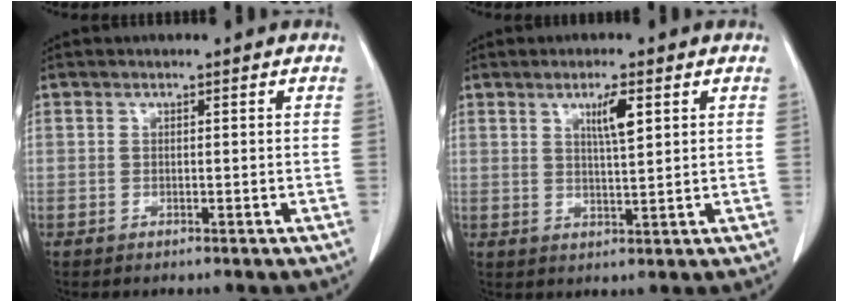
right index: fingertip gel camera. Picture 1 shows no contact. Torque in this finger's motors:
{"motor_torque": [0.48, 0.31, 0.26, 0.06]}